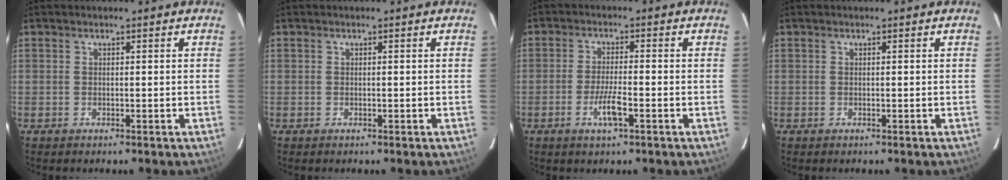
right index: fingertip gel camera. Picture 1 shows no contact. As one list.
[{"total": 0.0}, {"total": 4.4, "force": [-1.9, 0.4, 3.9], "torque": [-0.077, -0.005, -0.036]}, {"total": 0.0}]